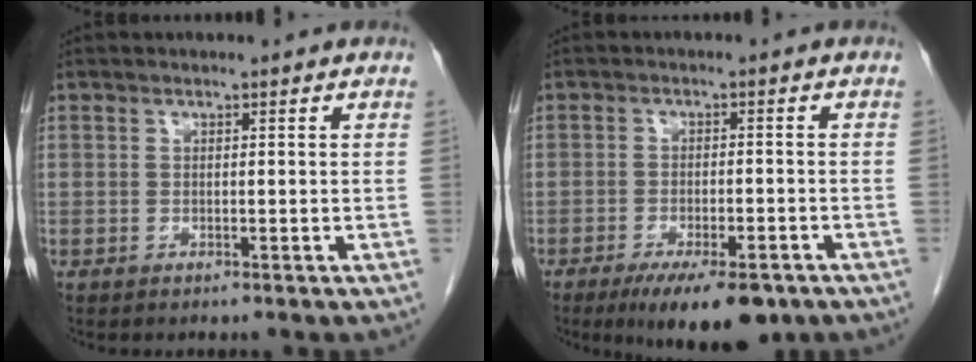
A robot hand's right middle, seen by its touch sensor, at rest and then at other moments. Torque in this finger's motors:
{"motor_torque": [1.20, -0.94, 0.40, 0.11]}